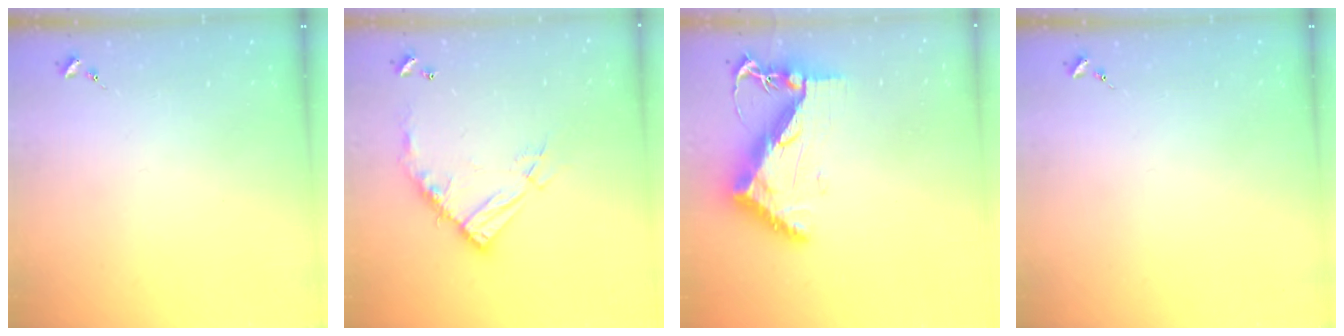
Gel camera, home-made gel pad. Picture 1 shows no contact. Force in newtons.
{"total": 12.7, "press": 12.7, "slide": 1.1}
{"total": 11.1, "press": 11.0, "slide": 1.0}
{"total": 0.0}